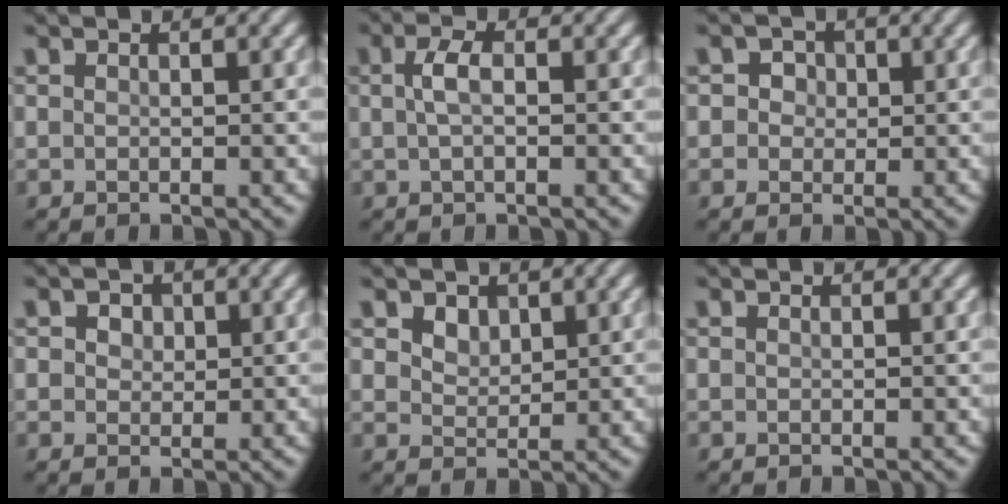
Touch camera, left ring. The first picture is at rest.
{"total": 2.0, "force": [0.2, 0.8, 1.8], "torque": [-0.042, 0.005, 0.001]}
{"total": 2.5, "force": [0.8, 2.1, 1.0], "torque": [-0.006, 0.007, 0.000]}
{"total": 2.3, "force": [1.1, 1.7, 1.2], "torque": [-0.017, 0.008, 0.005]}
{"total": 1.9, "force": [1.2, 1.3, 0.8], "torque": [-0.019, -0.007, 0.023]}
{"total": 0.0}